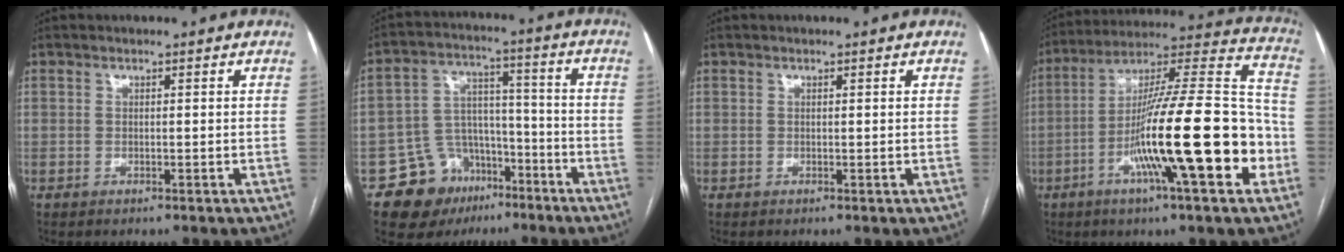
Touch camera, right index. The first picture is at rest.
{"total": 11.5, "force": [-6.9, 8.6, 3.4], "torque": [-0.050, 0.054, -0.100]}
{"total": 0.0}
{"total": 23.4, "force": [-7.1, 1.8, 22.2], "torque": [-0.333, 0.000, -0.120]}